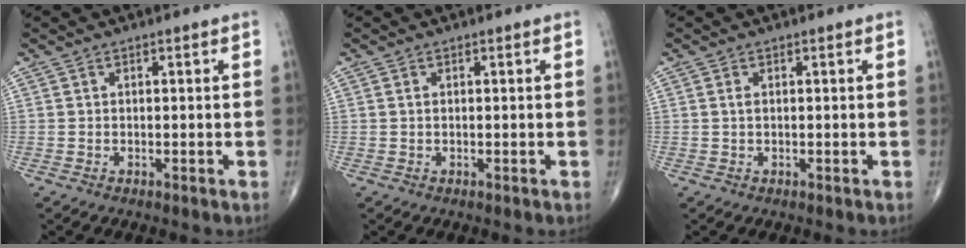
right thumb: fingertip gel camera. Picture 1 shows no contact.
{"total": 0.5, "force": [0.1, 0.3, 0.4], "torque": [-0.009, 0.004, 0.002]}
{"total": 0.9, "force": [0.2, 0.4, 0.8], "torque": [-0.017, 0.003, 0.004]}